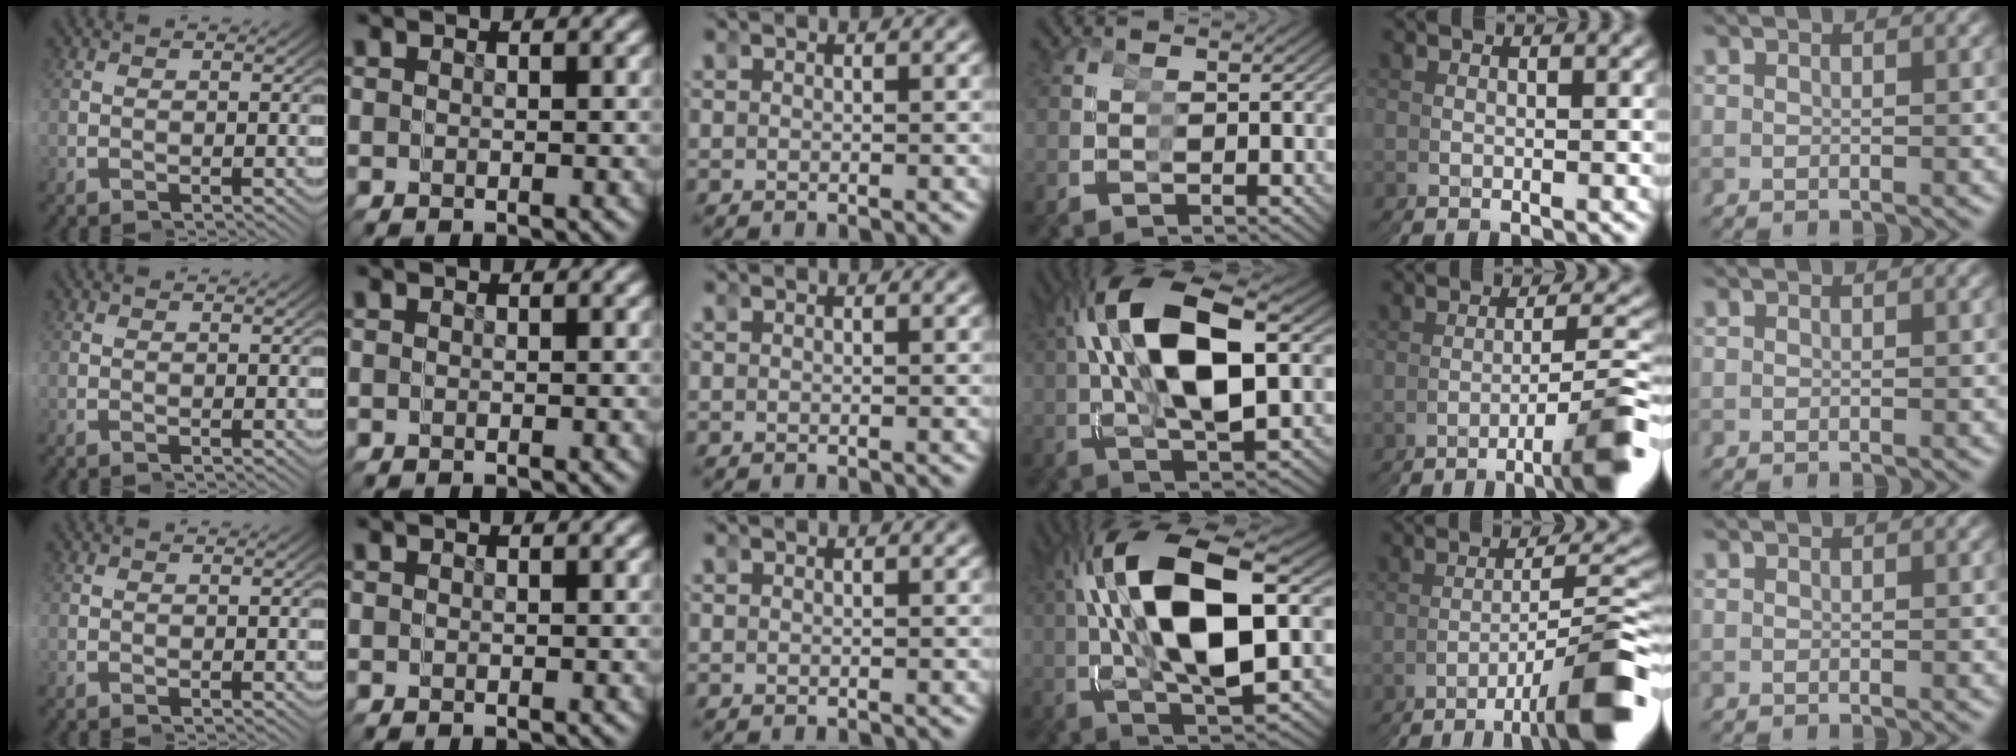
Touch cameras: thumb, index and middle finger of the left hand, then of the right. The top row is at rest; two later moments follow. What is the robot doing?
{"motion": "grasp_and_lifting", "object": "toy banana"}